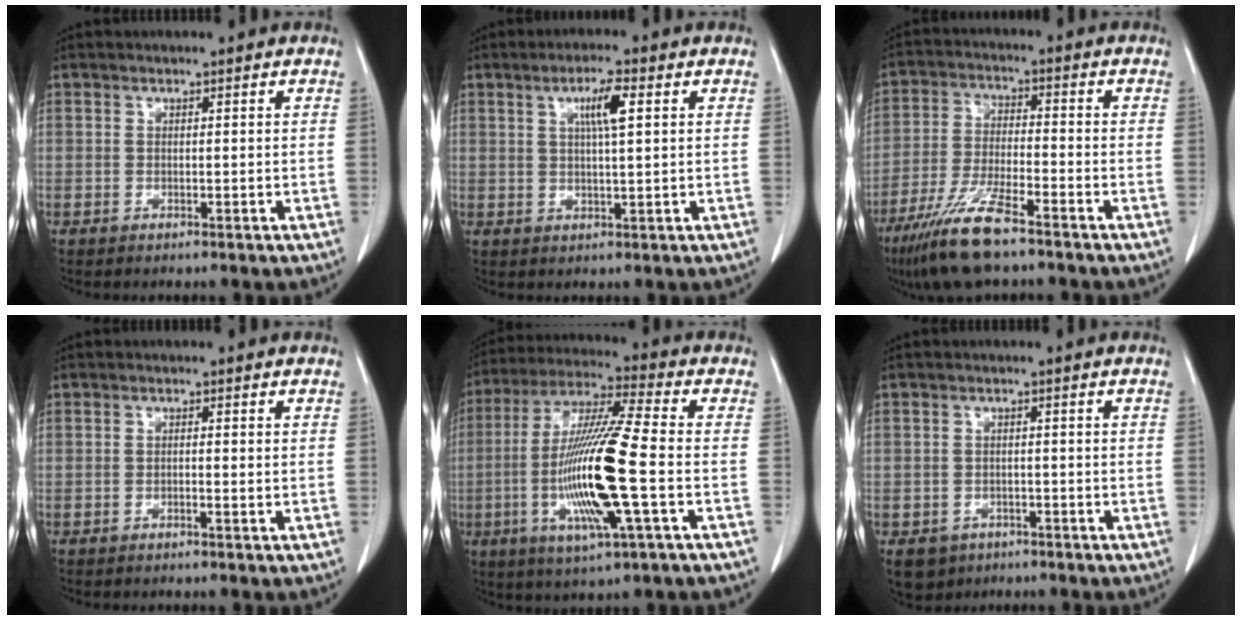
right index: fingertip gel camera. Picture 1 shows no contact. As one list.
[{"total": 4.9, "force": [1.7, 0.3, 4.6], "torque": [-0.083, 0.001, 0.029]}, {"total": 10.6, "force": [-7.5, 1.2, 7.3], "torque": [-0.155, -0.027, -0.143]}, {"total": 0.7, "force": [-0.2, 0.0, 0.6], "torque": [-0.013, 0.001, -0.003]}, {"total": 17.3, "force": [-3.6, 0.7, 16.9], "torque": [-0.345, -0.014, -0.071]}, {"total": 4.4, "force": [-2.7, 3.4, 0.8], "torque": [-0.012, 0.004, -0.037]}]